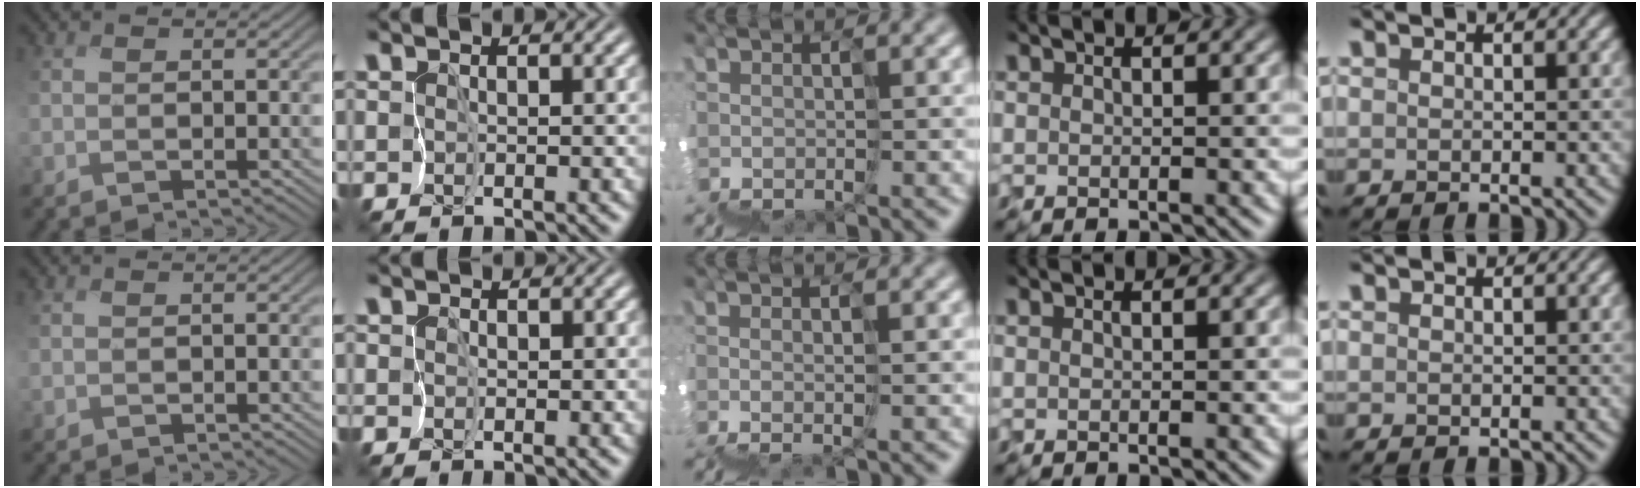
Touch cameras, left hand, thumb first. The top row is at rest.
{"middle": {"total": 2.2, "force": [-0.3, 0.8, 2.0], "torque": [-0.003, -0.002, -0.005]}, "ring": {"total": 0.6, "force": [0.2, 0.4, 0.5], "torque": [-0.001, 0.003, -0.008]}}